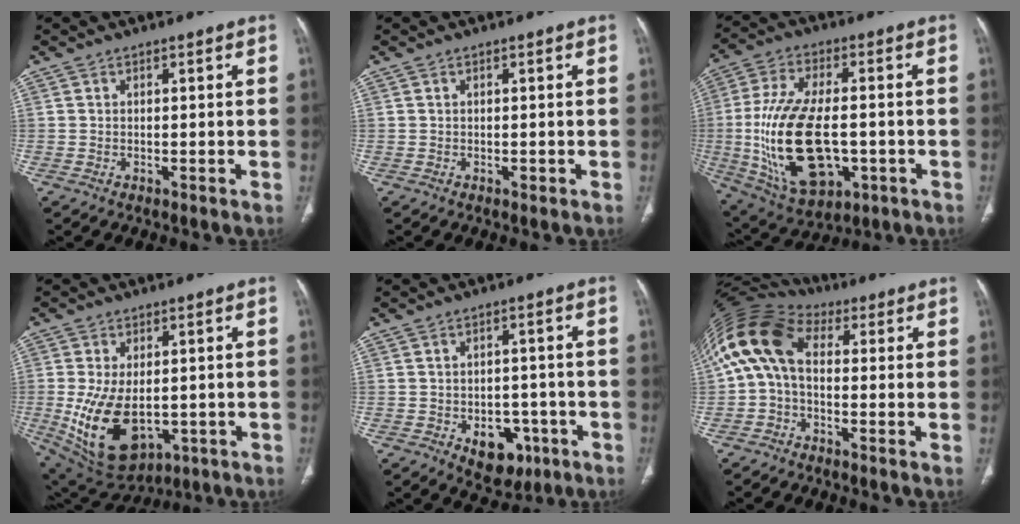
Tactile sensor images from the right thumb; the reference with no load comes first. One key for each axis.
{"total": 0.6, "fx": -0.1, "fy": 0.5, "fz": 0.4, "tx": -0.004, "ty": 0.000, "tz": -0.003}
{"total": 22.0, "fx": -3.0, "fy": 11.6, "fz": 18.4, "tx": -0.365, "ty": 0.001, "tz": -0.032}
{"total": 15.1, "fx": -2.3, "fy": 9.0, "fz": 11.9, "tx": -0.214, "ty": -0.012, "tz": -0.009}
{"total": 8.3, "fx": -3.4, "fy": 5.8, "fz": 4.9, "tx": -0.032, "ty": 0.020, "tz": -0.035}
{"total": 12.7, "fx": 1.2, "fy": 8.0, "fz": 9.8, "tx": -0.199, "ty": 0.045, "tz": 0.008}